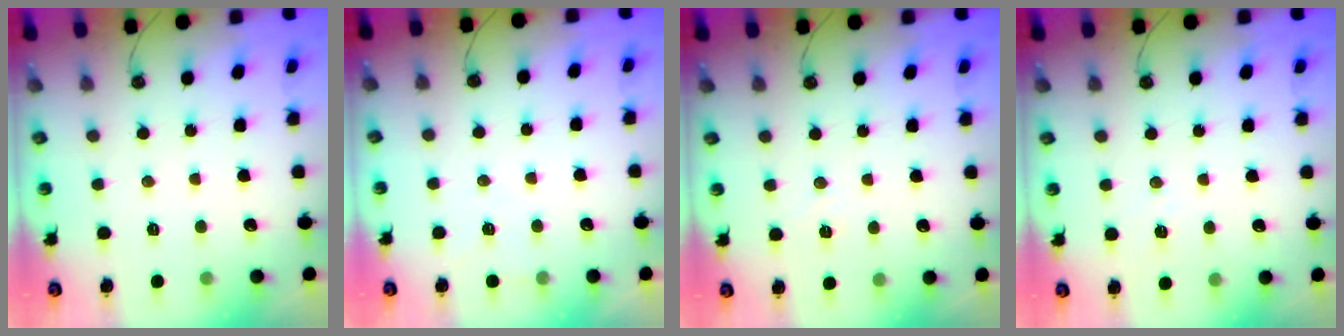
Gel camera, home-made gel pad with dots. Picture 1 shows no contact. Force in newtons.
{"total": 5.4, "press": 3.2, "slide": 4.3}
{"total": 5.0, "press": 3.3, "slide": 3.7}
{"total": 3.3, "press": 2.4, "slide": 2.3}